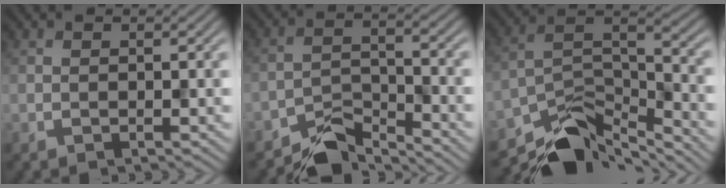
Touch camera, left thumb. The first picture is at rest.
{"total": 6.1, "force": [-5.4, 1.7, 2.2], "torque": [-0.041, -0.007, -0.106]}
{"total": 10.8, "force": [-8.3, 3.9, 5.7], "torque": [-0.096, -0.016, -0.159]}